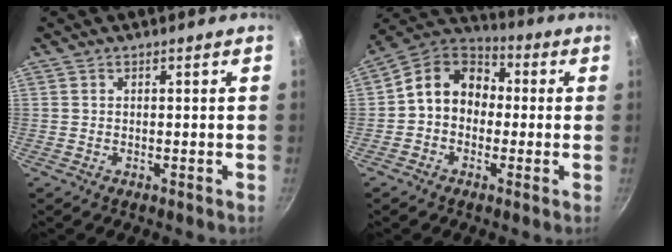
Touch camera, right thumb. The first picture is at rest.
{"total": 11.7, "force": [-0.3, 9.9, 6.4], "torque": [-0.064, 0.042, -0.031]}